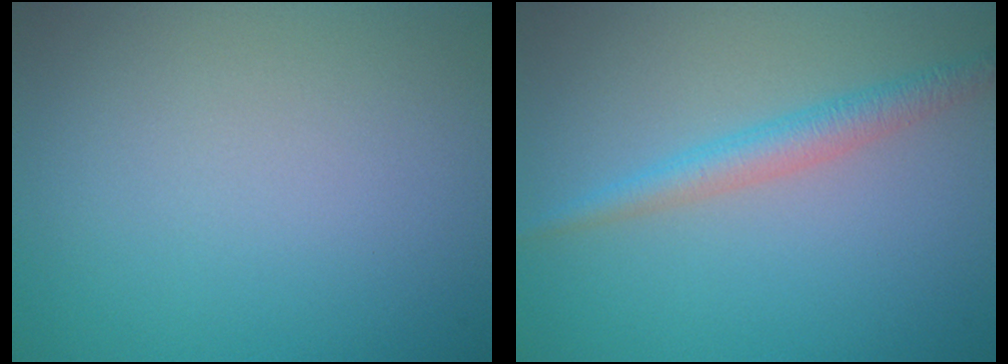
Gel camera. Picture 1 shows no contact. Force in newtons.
{"total": 2.4, "press": 2.4, "slide": 0.0}